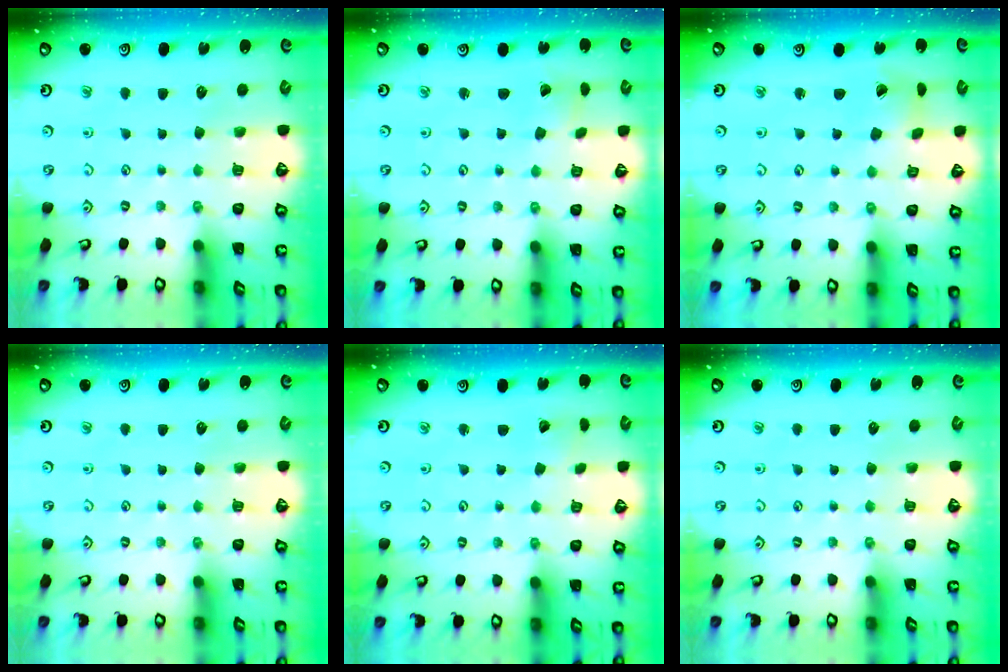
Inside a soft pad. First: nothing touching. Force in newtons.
{"total": 2.3, "press": 2.3, "slide": 0.2}
{"total": 2.9, "press": 2.9, "slide": 0.4}
{"total": 0.0}
{"total": 1.2, "press": 1.2, "slide": 0.0}
{"total": 0.0}